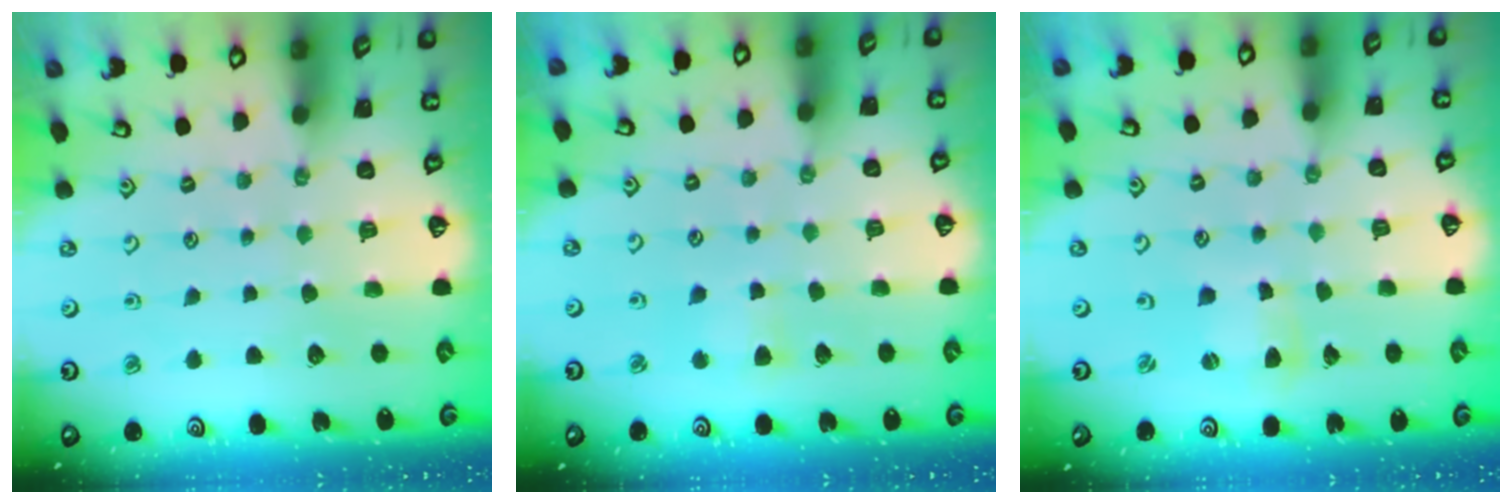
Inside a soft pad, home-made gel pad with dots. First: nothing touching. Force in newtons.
{"total": 3.5, "press": 3.5, "slide": 0.4}
{"total": 2.3, "press": 2.3, "slide": 0.3}